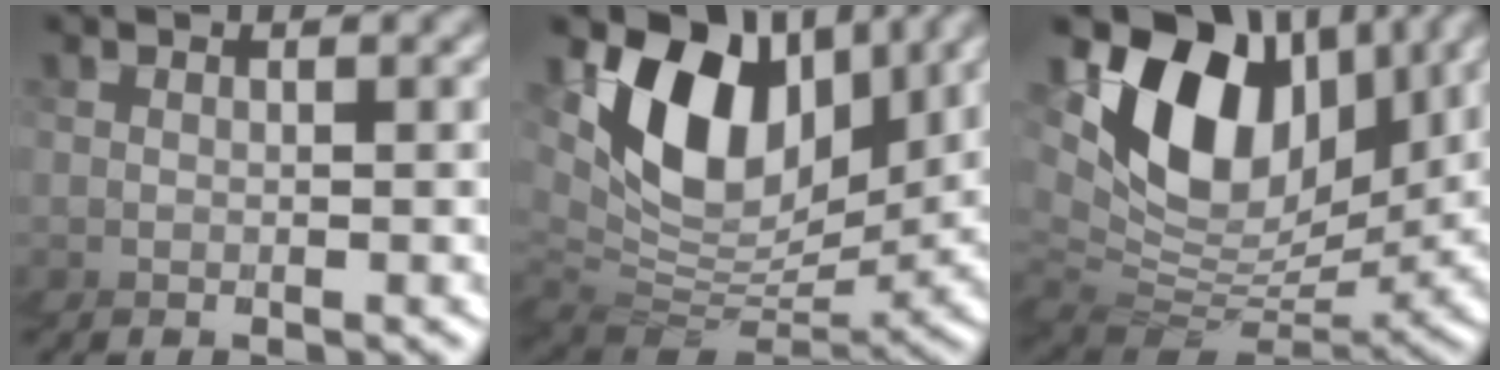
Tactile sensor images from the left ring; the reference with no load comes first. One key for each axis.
{"total": 8.0, "fx": 3.7, "fy": 5.5, "fz": 4.5, "tx": -0.105, "ty": 0.015, "tz": 0.042}
{"total": 9.2, "fx": 4.0, "fy": 6.0, "fz": 5.7, "tx": -0.114, "ty": 0.020, "tz": 0.046}